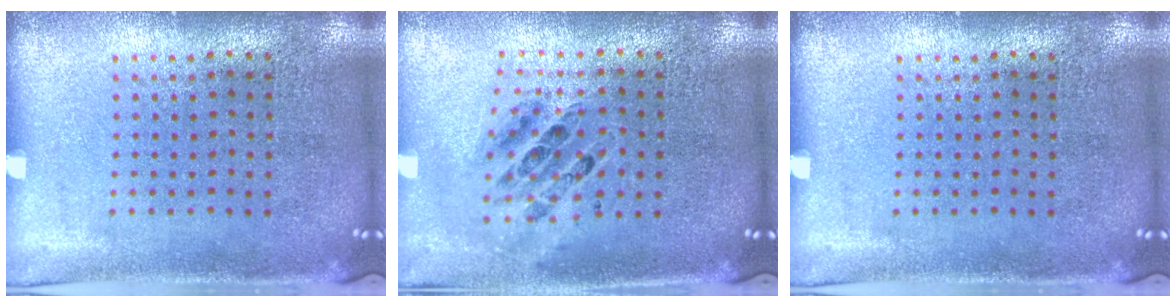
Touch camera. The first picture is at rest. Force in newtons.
{"total": 0.7, "press": 0.7, "slide": 0.1}
{"total": 0.0}